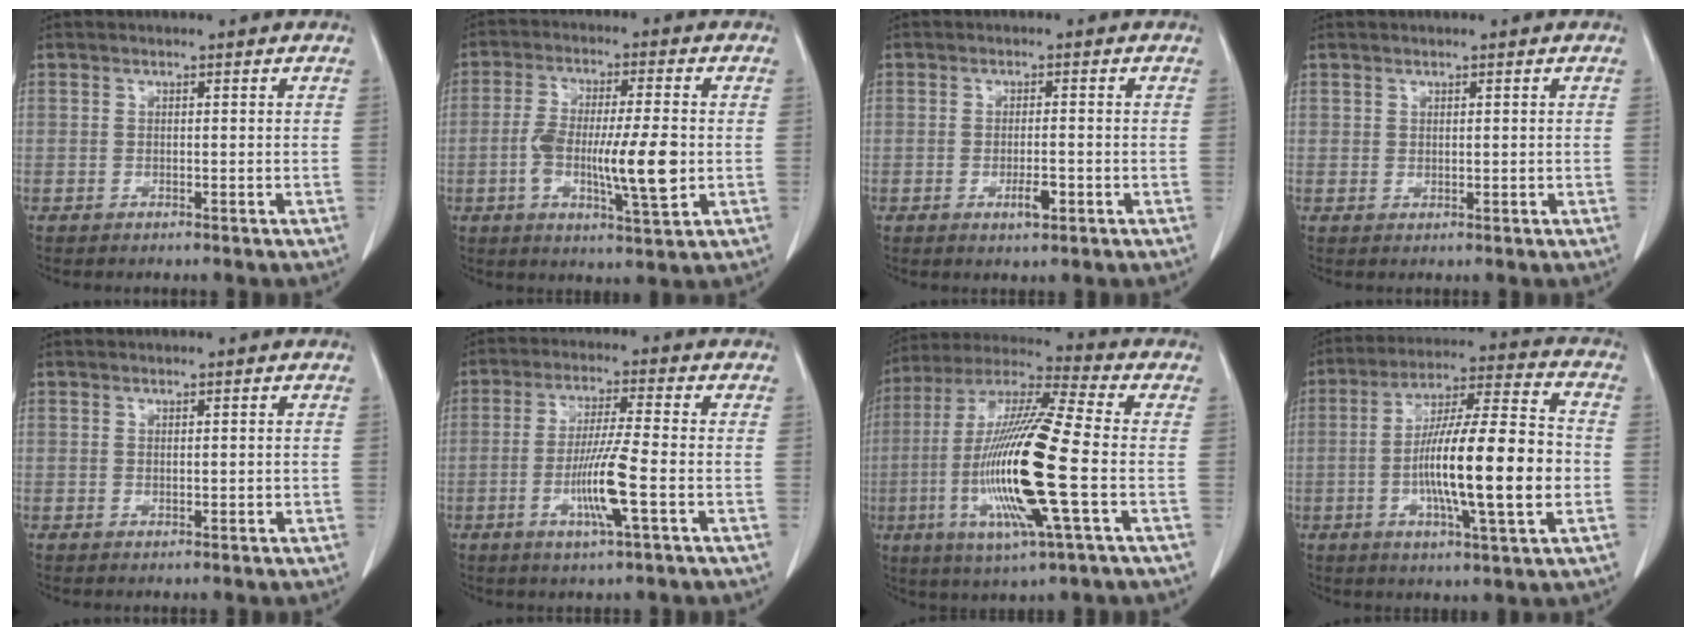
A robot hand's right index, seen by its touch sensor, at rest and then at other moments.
{"total": 11.7, "force": [-1.8, 2.0, 11.4], "torque": [-0.205, -0.002, -0.032]}
{"total": 3.3, "force": [-1.3, 0.8, 2.9], "torque": [-0.051, -0.001, -0.018]}
{"total": 0.6, "force": [0.3, 0.4, 0.3], "torque": [0.000, -0.002, 0.004]}
{"total": 0.9, "force": [0.1, 0.4, 0.8], "torque": [-0.017, -0.003, 0.005]}
{"total": 8.9, "force": [-2.6, -0.2, 8.4], "torque": [-0.163, -0.012, -0.052]}
{"total": 20.4, "force": [-3.9, 1.5, 20.0], "torque": [-0.418, -0.016, -0.076]}
{"total": 18.4, "force": [-2.9, 1.8, 18.1], "torque": [-0.312, 0.003, -0.049]}